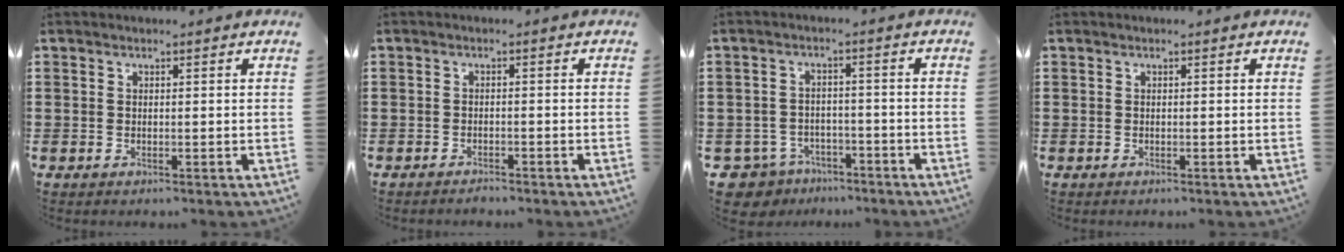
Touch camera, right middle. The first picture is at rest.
{"total": 1.1, "force": [-1.1, 0.2, -0.1], "torque": [-0.002, 0.004, -0.025]}
{"total": 4.0, "force": [-3.6, 1.6, 0.4], "torque": [-0.038, -0.003, -0.082]}
{"total": 0.0}